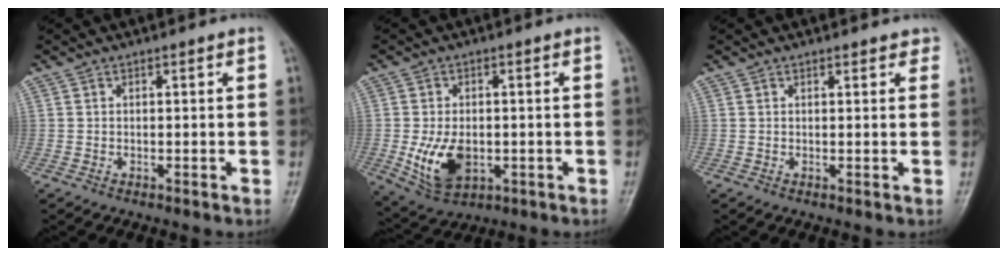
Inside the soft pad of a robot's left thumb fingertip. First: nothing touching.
{"total": 9.6, "force": [-1.7, 6.3, 7.1], "torque": [-0.117, -0.008, -0.017]}
{"total": 1.7, "force": [1.3, 0.9, 0.6], "torque": [0.012, -0.002, 0.008]}